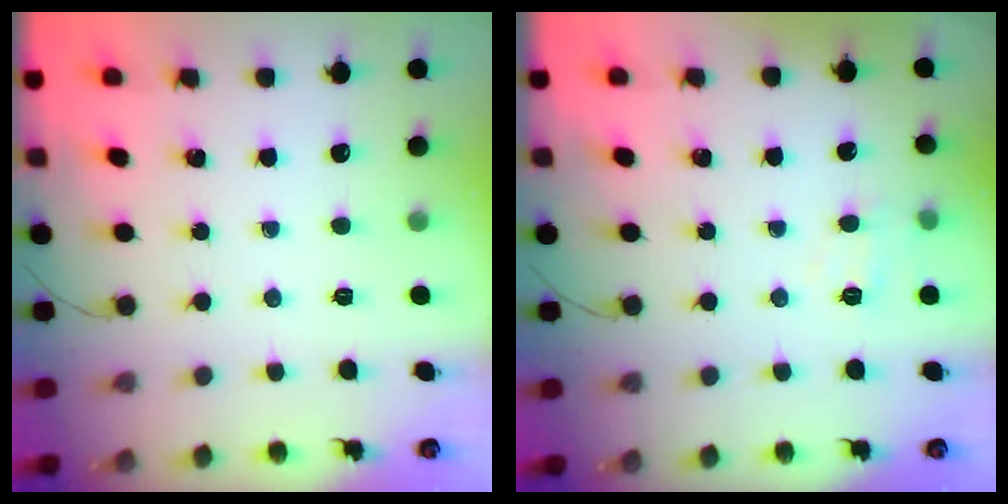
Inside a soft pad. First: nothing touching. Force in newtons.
{"total": 4.8, "press": 4.6, "slide": 1.2}